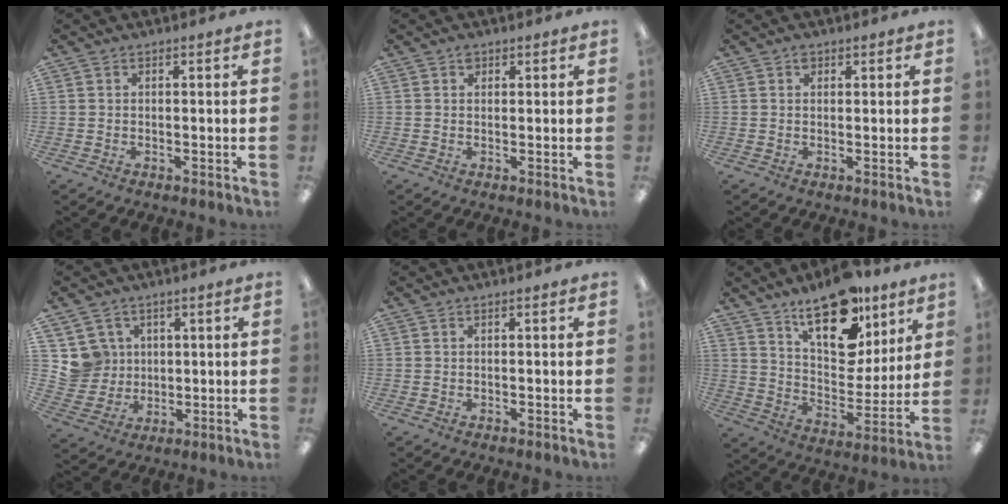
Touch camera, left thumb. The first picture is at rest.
{"total": 1.5, "force": [0.9, 1.1, 0.6], "torque": [-0.004, -0.002, 0.016]}
{"total": 1.5, "force": [0.8, 1.0, 0.6], "torque": [-0.006, -0.001, 0.013]}
{"total": 7.8, "force": [3.1, 7.2, 0.1], "torque": [-0.015, -0.004, 0.065]}
{"total": 0.0}
{"total": 19.9, "force": [13.1, 9.9, 11.2], "torque": [-0.163, -0.078, 0.226]}